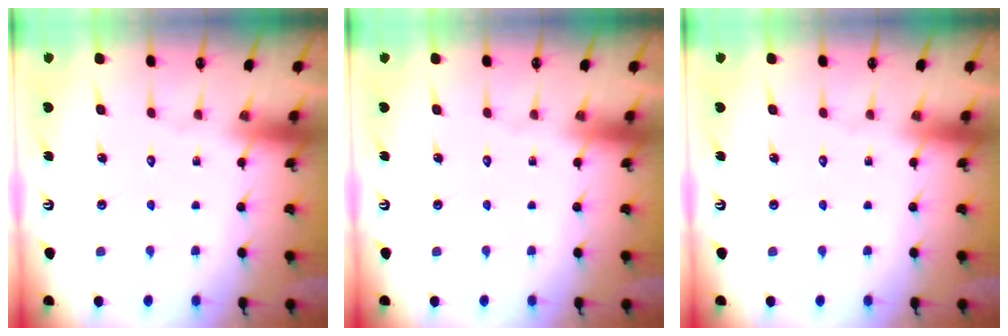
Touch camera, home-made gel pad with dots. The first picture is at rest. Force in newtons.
{"total": 0.0}
{"total": 0.0}